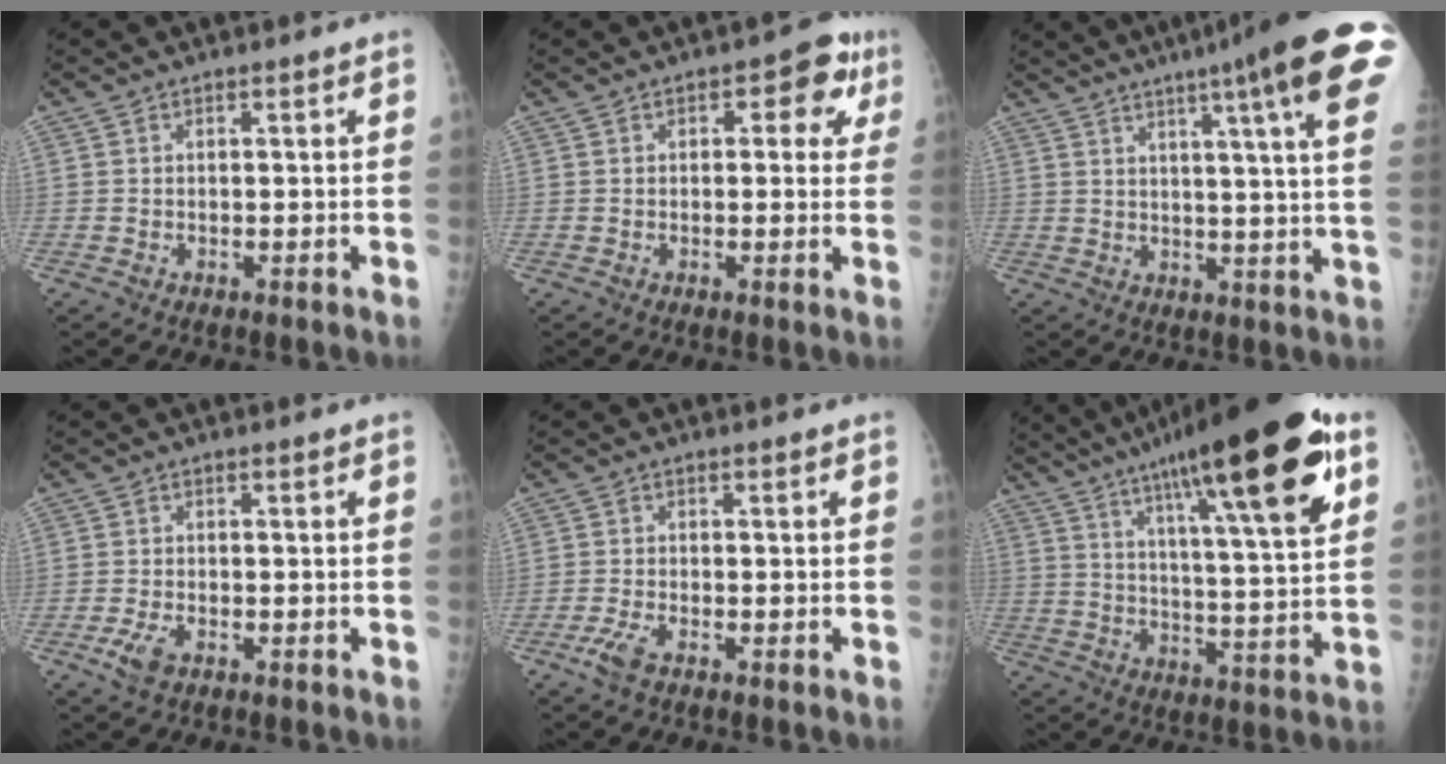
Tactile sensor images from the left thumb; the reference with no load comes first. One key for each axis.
{"total": 6.4, "fx": 2.1, "fy": 3.7, "fz": 4.8, "tx": -0.011, "ty": 0.004, "tz": 0.012}
{"total": 19.3, "fx": 10.7, "fy": 1.1, "fz": 16.1, "tx": -0.211, "ty": -0.024, "tz": 0.117}
{"total": 3.3, "fx": -1.7, "fy": 1.5, "fz": 2.3, "tx": -0.055, "ty": 0.002, "tz": -0.033}
{"total": 3.1, "fx": -1.9, "fy": 0.9, "fz": 2.3, "tx": -0.059, "ty": 0.005, "tz": -0.041}
{"total": 25.8, "fx": 13.6, "fy": 4.8, "fz": 21.4, "tx": -0.319, "ty": -0.026, "tz": 0.208}